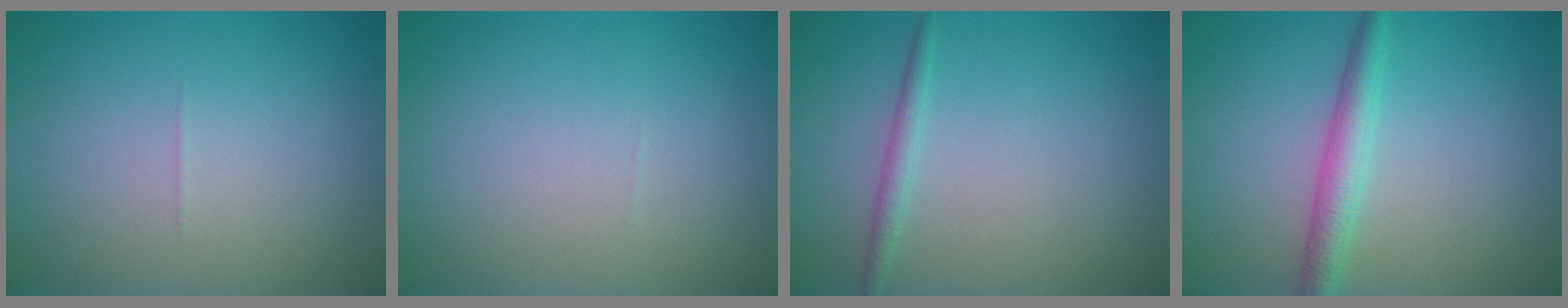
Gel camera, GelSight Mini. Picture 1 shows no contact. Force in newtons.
{"total": 0.0}
{"total": 1.3, "press": 1.3, "slide": 0.1}
{"total": 2.9, "press": 2.9, "slide": 0.0}